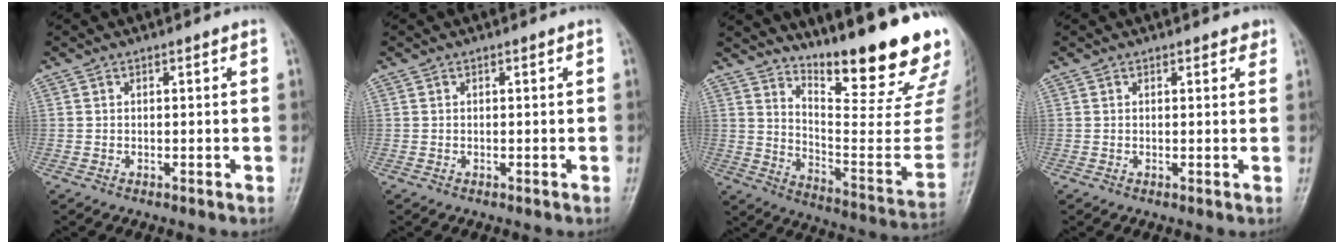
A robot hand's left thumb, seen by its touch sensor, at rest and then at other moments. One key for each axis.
{"total": 0.0}
{"total": 25.9, "fx": 20.0, "fy": 4.3, "fz": 15.9, "tx": -0.210, "ty": -0.158, "tz": 0.283}
{"total": 1.7, "fx": 1.3, "fy": 0.8, "fz": 0.8, "tx": 0.002, "ty": -0.005, "tz": 0.011}